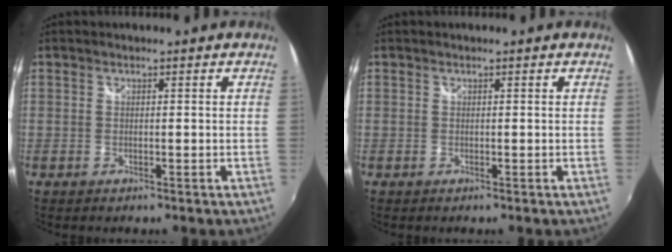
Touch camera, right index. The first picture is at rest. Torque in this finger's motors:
{"motor_torque": [0.00, 0.00, 0.00, 0.00]}